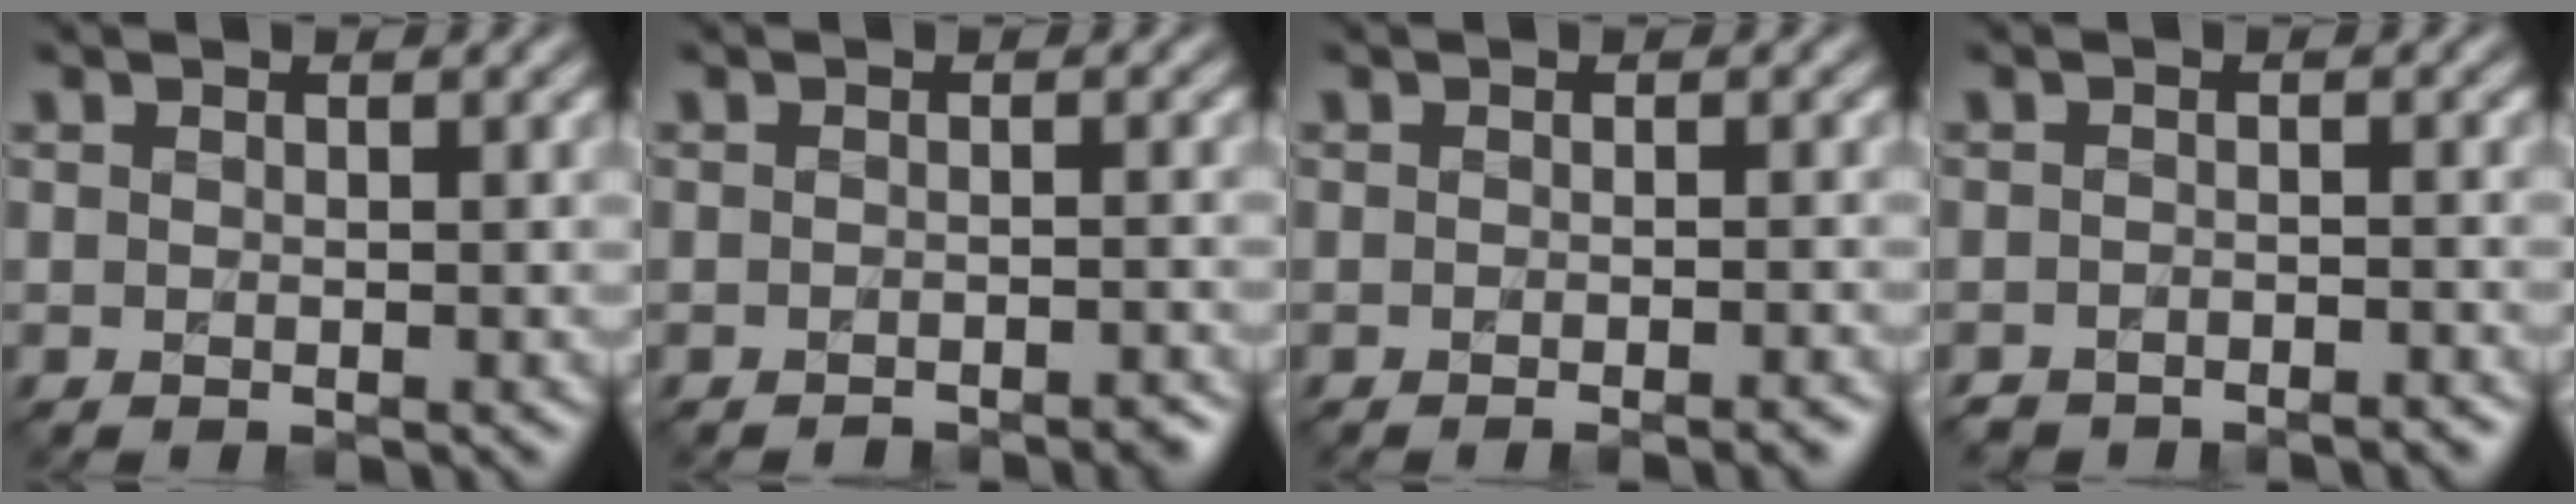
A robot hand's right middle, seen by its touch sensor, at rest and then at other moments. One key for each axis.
{"total": 1.8, "fx": -1.8, "fy": 0.3, "fz": 0.5, "tx": 0.004, "ty": 0.004, "tz": -0.022}
{"total": 2.1, "fx": -1.4, "fy": 0.4, "fz": 1.5, "tx": -0.009, "ty": -0.001, "tz": -0.021}
{"total": 3.8, "fx": -3.6, "fy": 1.0, "fz": 0.3, "tx": 0.004, "ty": 0.005, "tz": -0.044}